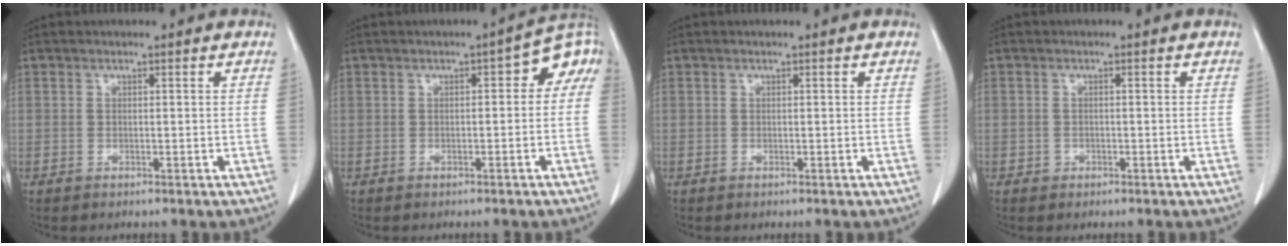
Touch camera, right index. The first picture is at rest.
{"total": 5.8, "force": [0.1, 2.5, 5.2], "torque": [-0.061, 0.025, -0.005]}
{"total": 0.0}
{"total": 1.0, "force": [-0.4, 0.9, 0.1], "torque": [-0.001, 0.005, -0.008]}